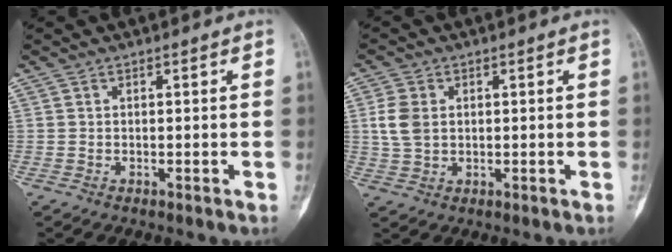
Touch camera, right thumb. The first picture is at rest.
{"total": 5.2, "force": [0.9, 3.6, 3.5], "torque": [-0.075, 0.002, 0.022]}